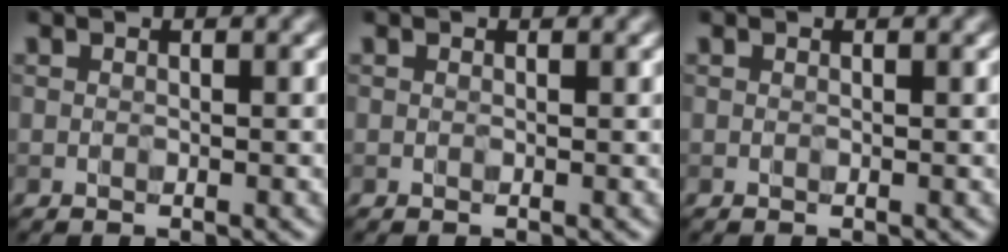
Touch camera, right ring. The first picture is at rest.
{"total": 0.0}
{"total": 0.0}